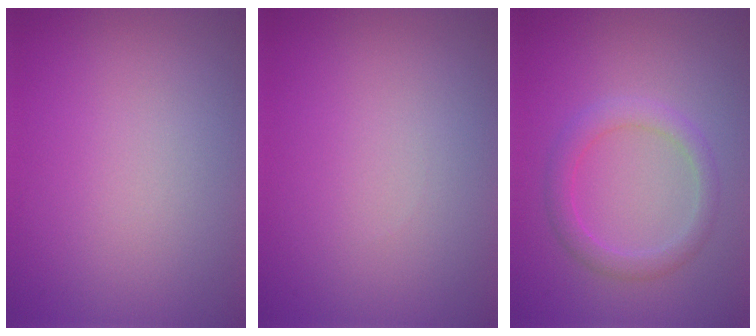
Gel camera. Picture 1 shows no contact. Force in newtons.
{"total": 0.0}
{"total": 2.5, "press": 2.5, "slide": 0.1}